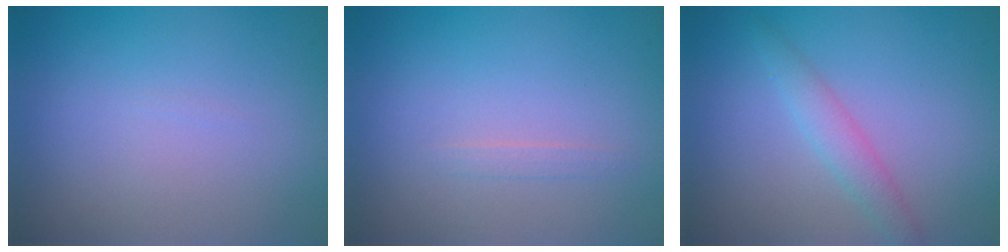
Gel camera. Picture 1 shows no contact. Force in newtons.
{"total": 0.7, "press": 0.7, "slide": 0.1}
{"total": 1.6, "press": 1.6, "slide": 0.1}